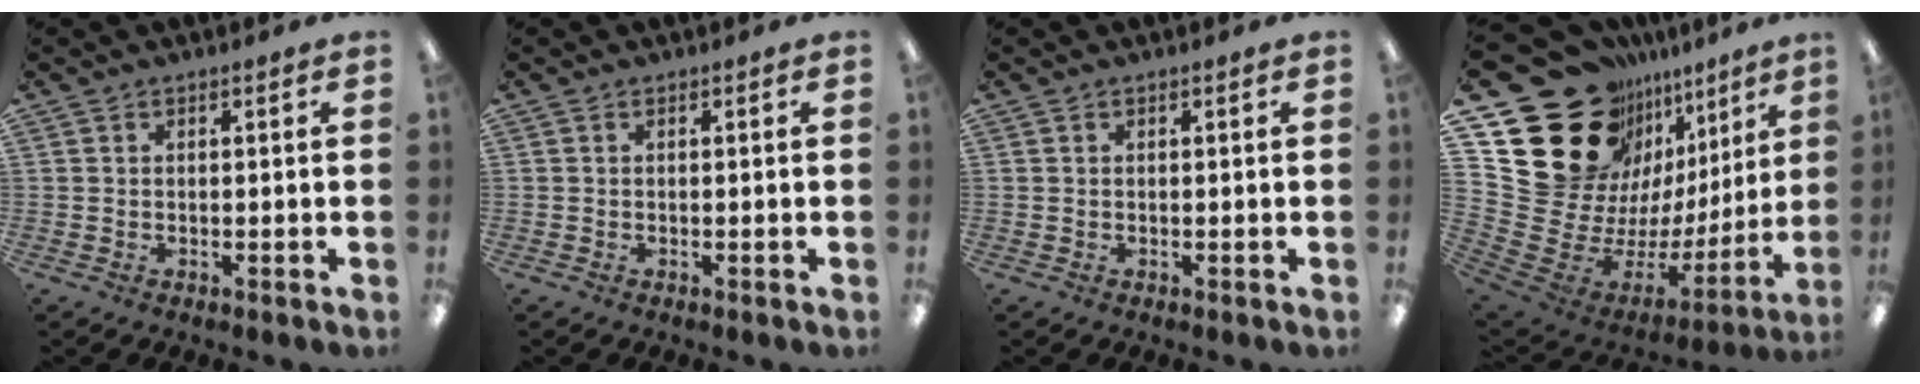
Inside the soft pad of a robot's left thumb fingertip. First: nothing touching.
{"total": 0.0}
{"total": 0.0}
{"total": 27.0, "force": [15.1, 18.7, 12.4], "torque": [-0.163, -0.138, 0.338]}